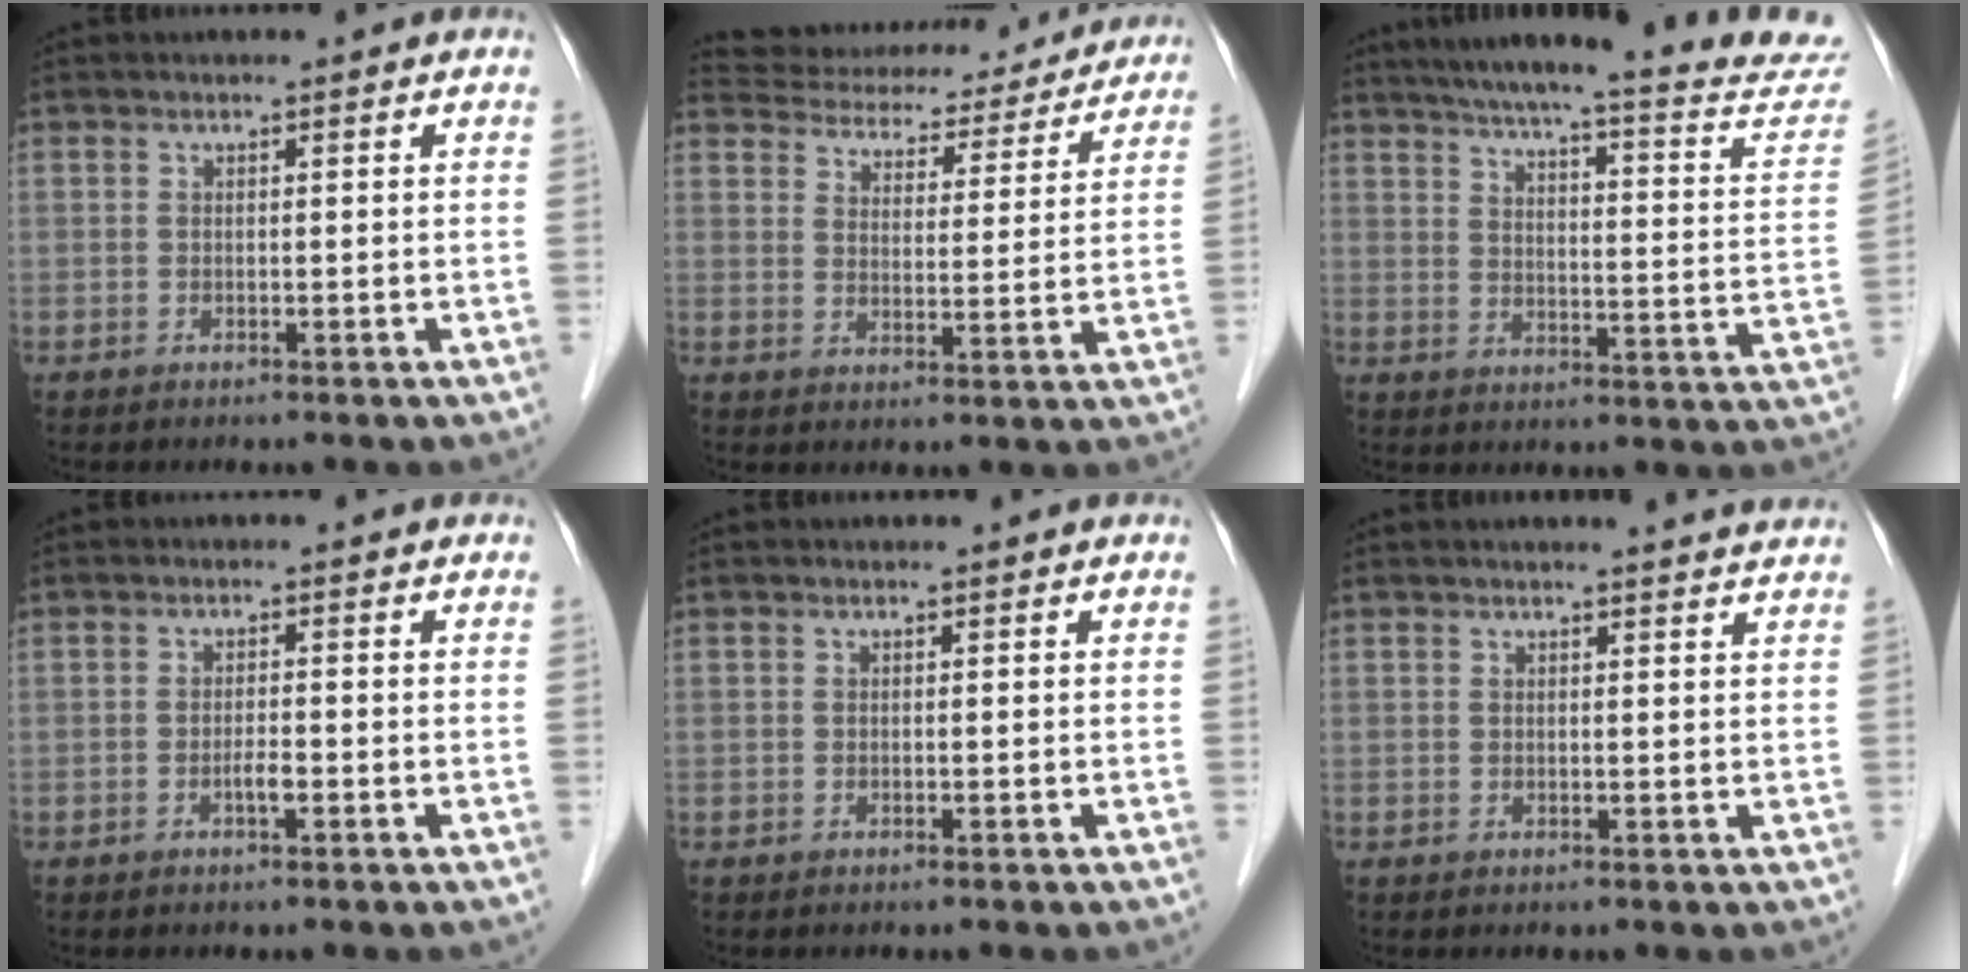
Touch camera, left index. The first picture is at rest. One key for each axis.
{"total": 19.9, "fx": 18.4, "fy": 5.9, "fz": 4.9, "tx": -0.077, "ty": 0.010, "tz": 0.234}
{"total": 26.5, "fx": 23.9, "fy": 2.1, "fz": 11.4, "tx": -0.166, "ty": -0.058, "tz": 0.293}
{"total": 1.5, "fx": -0.7, "fy": 0.2, "fz": 1.3, "tx": -0.024, "ty": 0.001, "tz": -0.013}
{"total": 0.0}
{"total": 5.3, "fx": 5.0, "fy": -0.2, "fz": 1.6, "tx": -0.020, "ty": 0.005, "tz": 0.043}